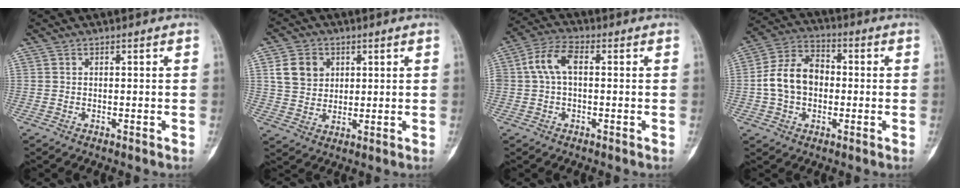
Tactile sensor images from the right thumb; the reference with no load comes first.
{"total": 7.7, "force": [2.5, 6.3, 3.7], "torque": [-0.042, -0.006, 0.050]}
{"total": 7.1, "force": [0.8, 4.0, 5.8], "torque": [-0.120, 0.025, 0.011]}
{"total": 11.4, "force": [-0.6, 8.5, 7.6], "torque": [-0.125, 0.034, -0.021]}